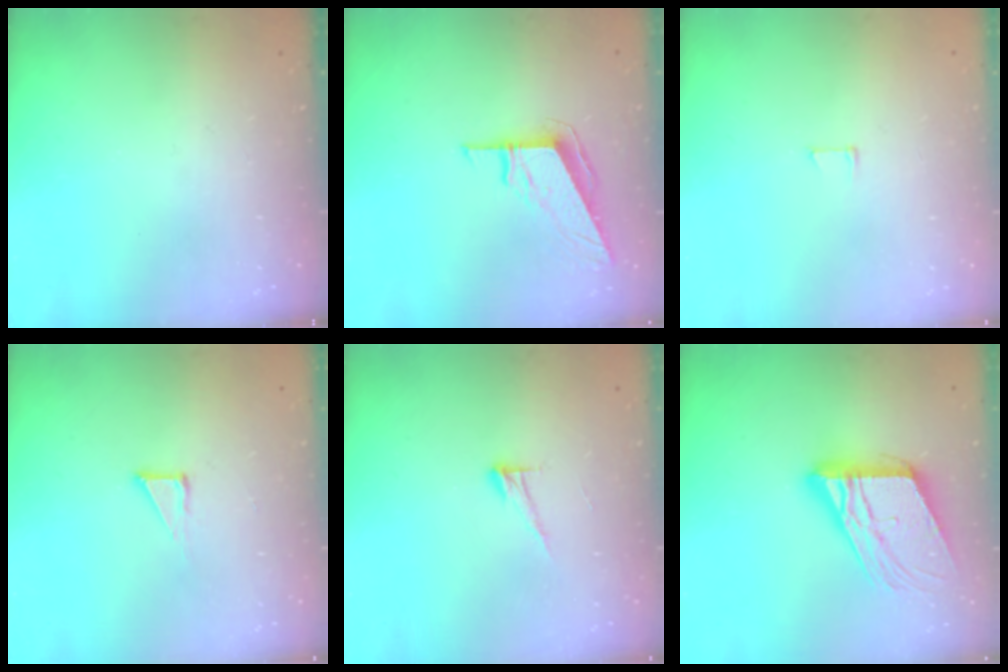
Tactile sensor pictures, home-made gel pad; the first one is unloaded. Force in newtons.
{"total": 8.6, "press": 8.6, "slide": 0.2}
{"total": 4.3, "press": 4.3, "slide": 0.4}
{"total": 5.8, "press": 5.8, "slide": 0.2}
{"total": 7.1, "press": 7.0, "slide": 0.4}
{"total": 17.6, "press": 17.4, "slide": 2.6}